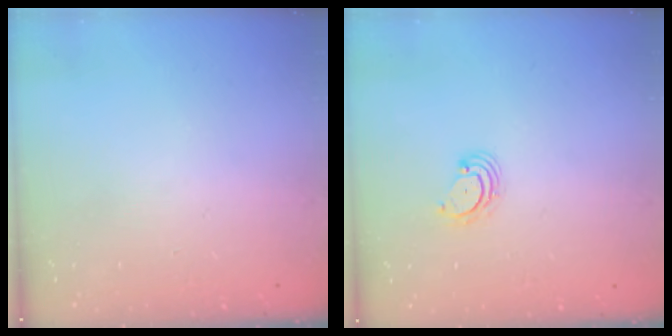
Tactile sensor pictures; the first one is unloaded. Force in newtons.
{"total": 3.2, "press": 3.1, "slide": 0.4}